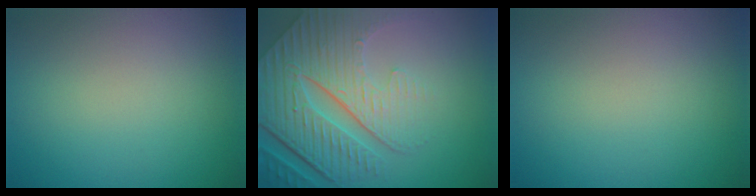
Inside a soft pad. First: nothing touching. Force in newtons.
{"total": 9.1, "press": 6.2, "slide": 6.6}
{"total": 0.0}